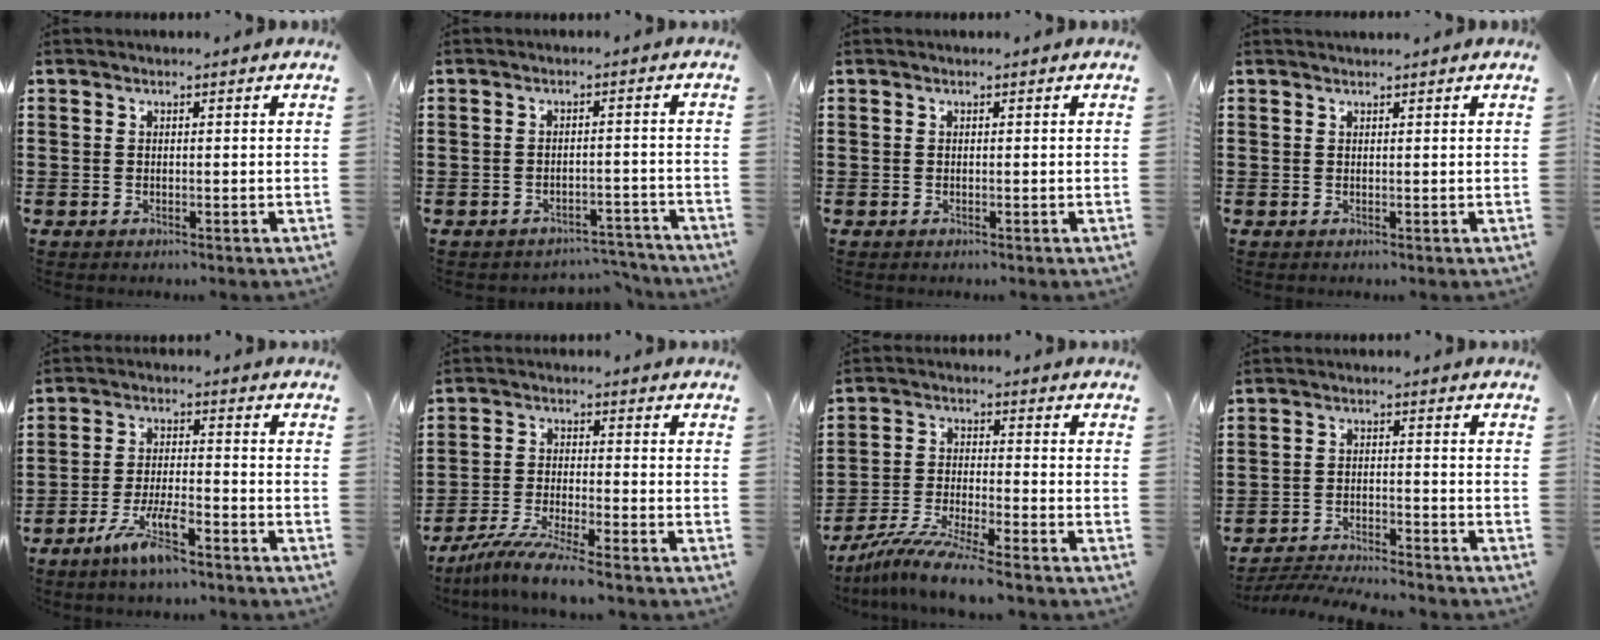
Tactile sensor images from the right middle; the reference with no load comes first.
{"total": 2.4, "force": [-2.4, 0.3, 0.2], "torque": [-0.006, 0.003, -0.051]}
{"total": 0.0}
{"total": 0.6, "force": [0.6, 0.0, 0.0], "torque": [-0.002, -0.002, 0.012]}
{"total": 7.0, "force": [-4.6, 1.5, 5.1], "torque": [-0.107, -0.003, -0.087]}
{"total": 5.8, "force": [-4.9, -0.6, 3.0], "torque": [-0.071, -0.022, -0.096]}
{"total": 7.5, "force": [-6.5, -0.4, 3.6], "torque": [-0.075, -0.011, -0.125]}
{"total": 3.8, "force": [-3.7, 0.0, 0.8], "torque": [-0.021, -0.001, -0.079]}